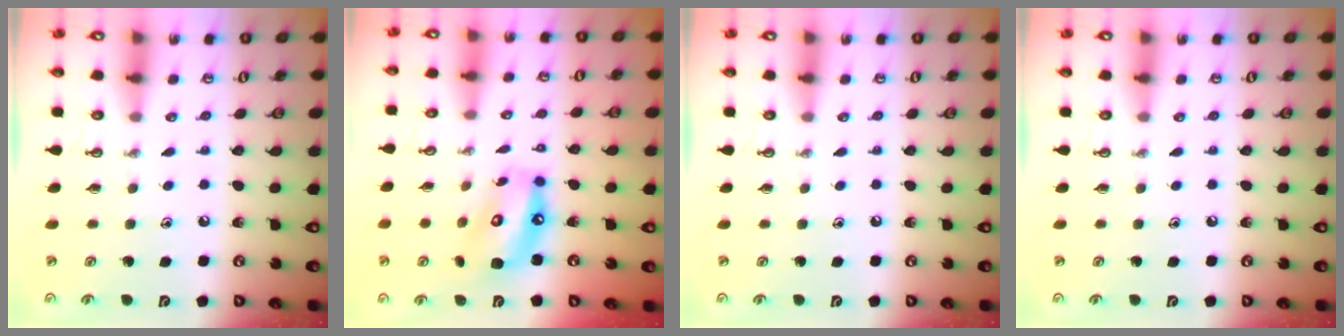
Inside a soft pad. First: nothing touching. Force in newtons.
{"total": 13.0, "press": 12.9, "slide": 1.4}
{"total": 0.0}
{"total": 0.0}